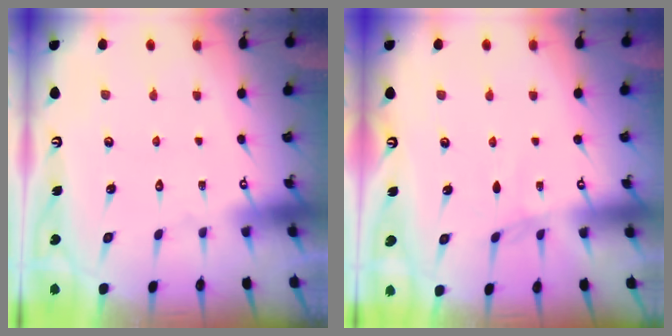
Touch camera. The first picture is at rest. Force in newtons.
{"total": 0.0}